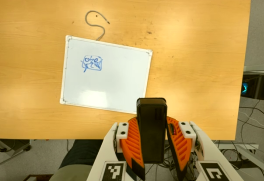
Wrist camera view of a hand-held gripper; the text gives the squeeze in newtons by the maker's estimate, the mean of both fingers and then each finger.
{"total": 9.8, "left": 8.0, "right": 11.7}